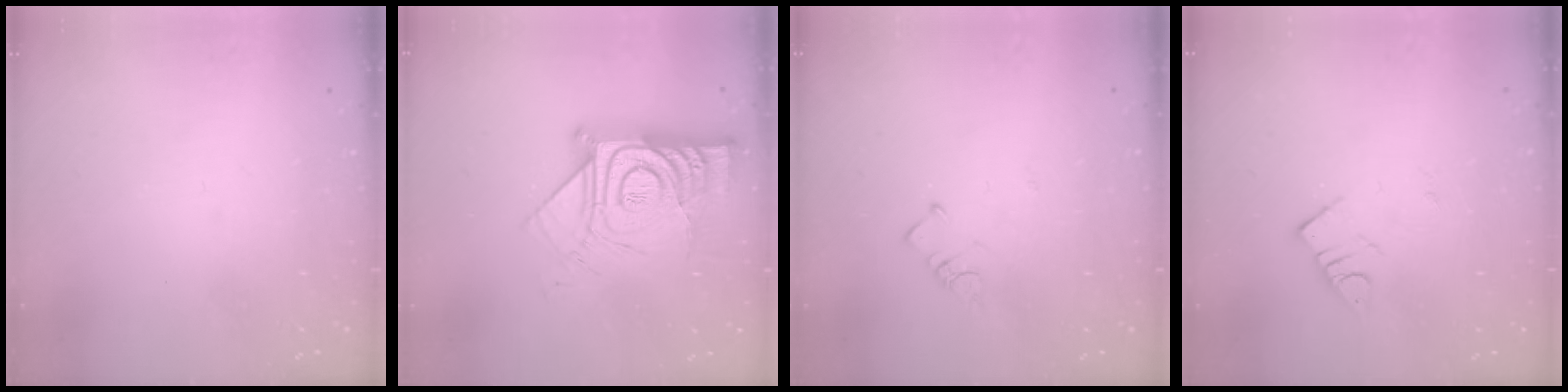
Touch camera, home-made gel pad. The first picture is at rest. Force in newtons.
{"total": 17.1, "press": 17.0, "slide": 1.5}
{"total": 2.6, "press": 2.6, "slide": 0.5}
{"total": 2.8, "press": 2.7, "slide": 0.3}